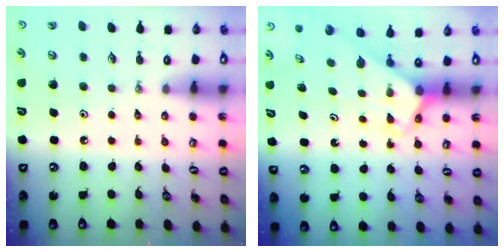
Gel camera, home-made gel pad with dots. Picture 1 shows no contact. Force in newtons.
{"total": 2.6, "press": 2.6, "slide": 0.1}